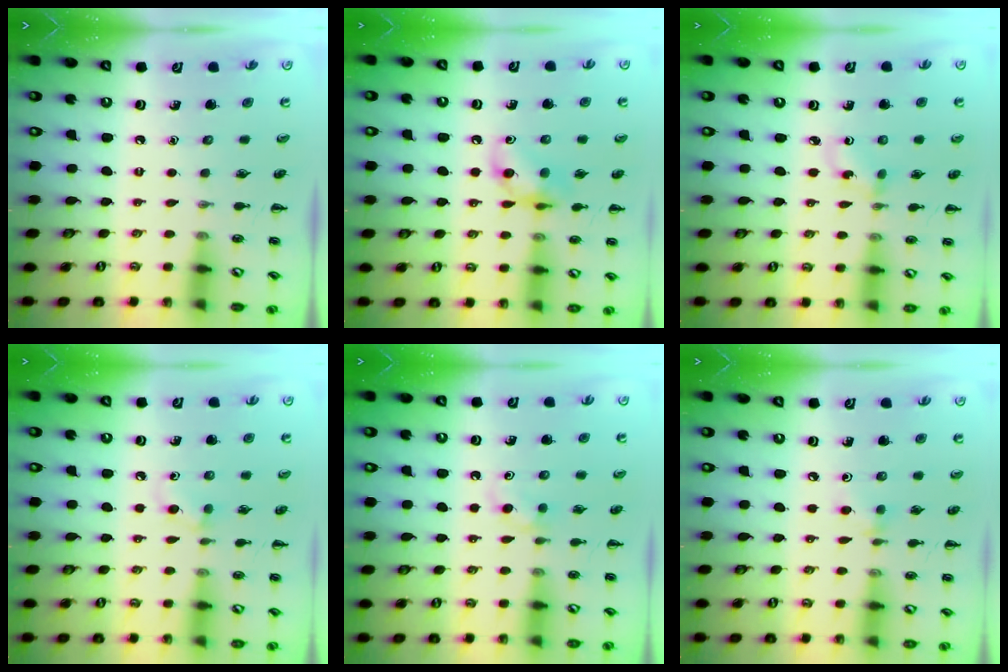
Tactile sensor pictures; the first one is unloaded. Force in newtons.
{"total": 10.1, "press": 10.1, "slide": 0.9}
{"total": 1.7, "press": 1.6, "slide": 0.7}
{"total": 3.6, "press": 3.3, "slide": 1.5}
{"total": 4.5, "press": 4.1, "slide": 1.8}
{"total": 3.9, "press": 3.7, "slide": 1.4}